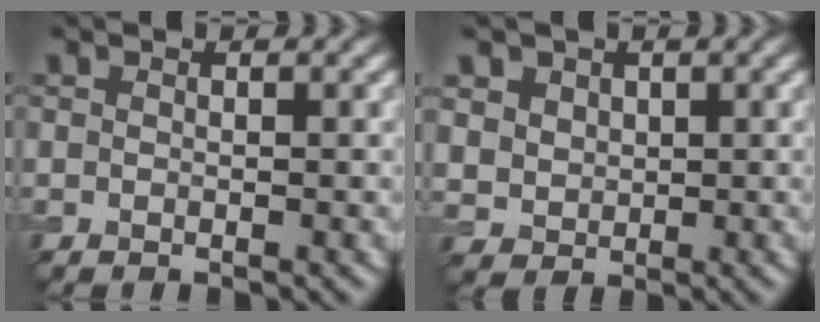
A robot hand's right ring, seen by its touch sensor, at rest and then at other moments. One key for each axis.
{"total": 3.9, "fx": 1.8, "fy": 3.2, "fz": 1.5, "tx": -0.054, "ty": 0.004, "tz": 0.038}